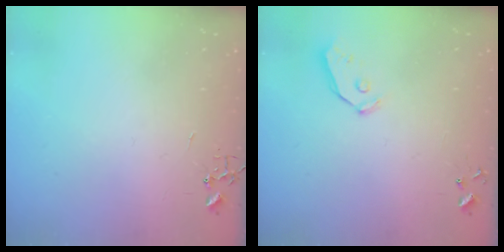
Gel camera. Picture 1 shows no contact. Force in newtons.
{"total": 4.9, "press": 4.9, "slide": 0.2}